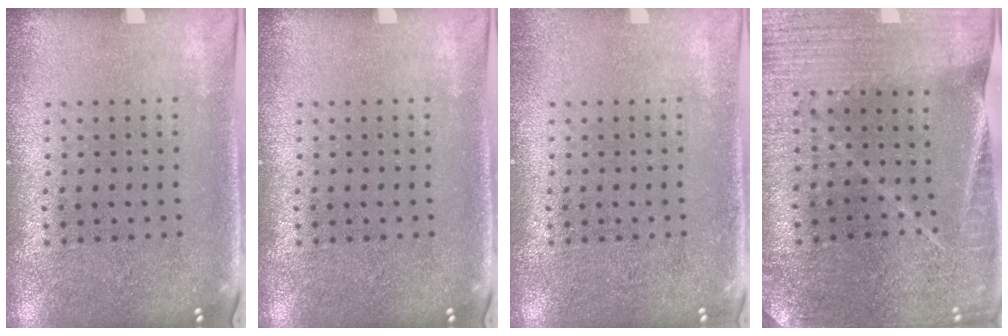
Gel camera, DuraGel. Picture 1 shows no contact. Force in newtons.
{"total": 0.0}
{"total": 0.8, "press": 0.8, "slide": 0.0}
{"total": 2.0, "press": 2.0, "slide": 0.1}